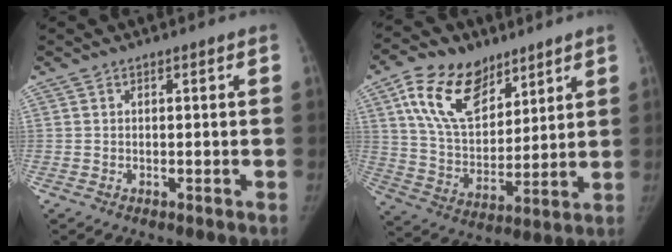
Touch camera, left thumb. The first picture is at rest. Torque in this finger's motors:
{"motor_torque": [1.66, 1.65, 1.52, -1.25, 0.07]}